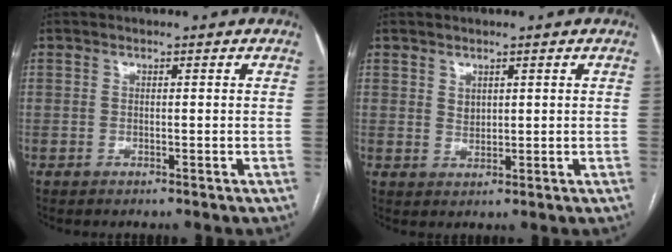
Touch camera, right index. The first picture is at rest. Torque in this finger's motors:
{"motor_torque": [-0.01, 0.01, -0.01, 0.00]}